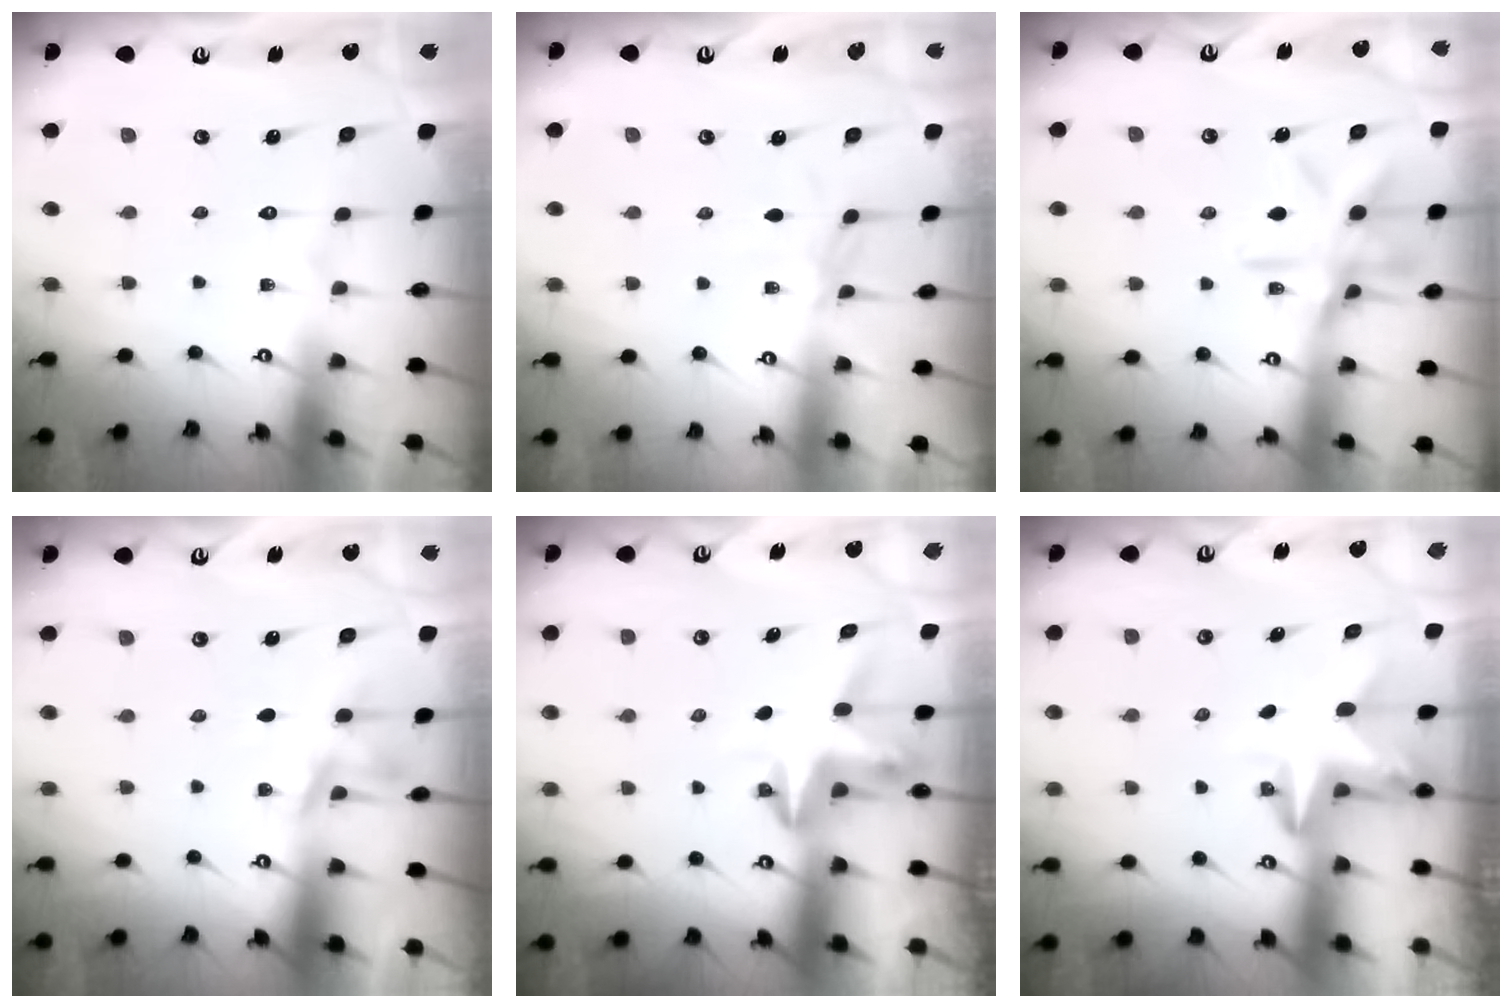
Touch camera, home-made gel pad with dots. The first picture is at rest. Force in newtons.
{"total": 2.3, "press": 2.3, "slide": 0.5}
{"total": 12.1, "press": 12.0, "slide": 0.9}
{"total": 4.5, "press": 4.1, "slide": 2.0}
{"total": 3.9, "press": 3.9, "slide": 0.3}
{"total": 3.4, "press": 3.4, "slide": 0.2}